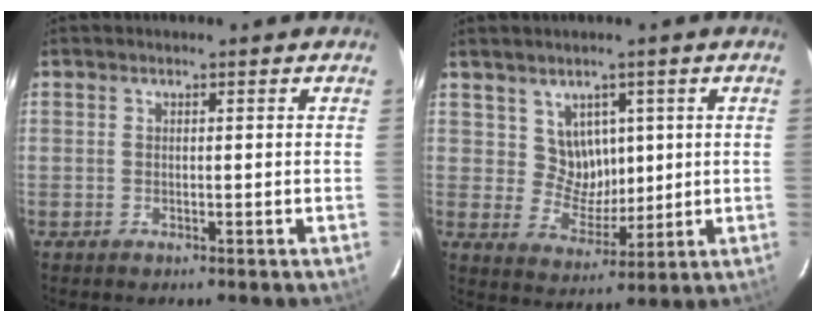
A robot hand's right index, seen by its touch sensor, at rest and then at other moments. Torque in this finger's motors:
{"motor_torque": [-0.10, -0.06, -0.02, 0.00]}